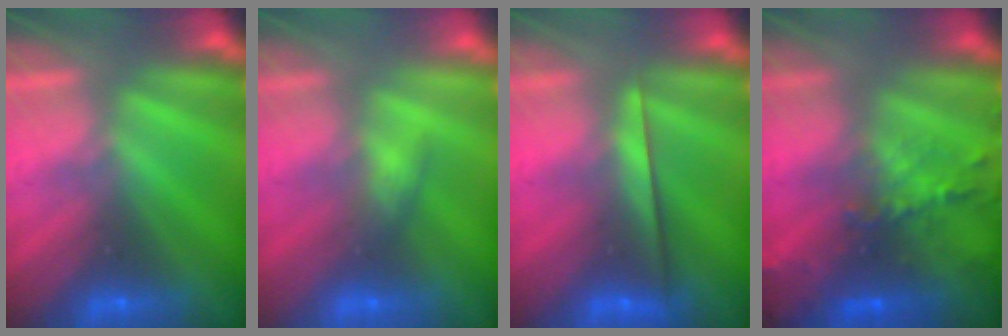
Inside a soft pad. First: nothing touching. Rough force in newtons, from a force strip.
{"total": 2.6}
{"total": 2.3}
{"total": 8.2}